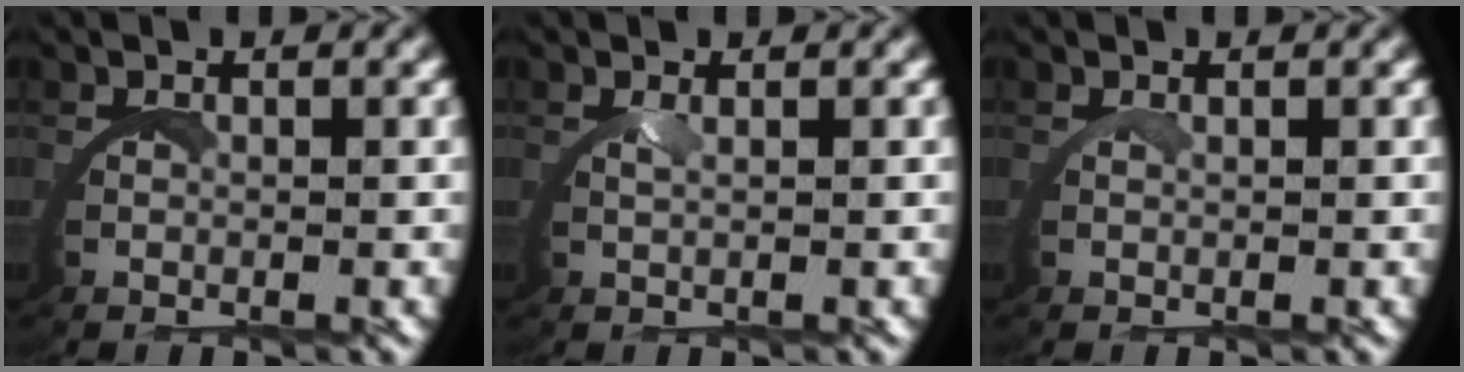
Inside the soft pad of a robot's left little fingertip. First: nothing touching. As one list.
[{"total": 1.2, "force": [0.6, -1.0, 0.4], "torque": [-0.006, 0.002, 0.013]}, {"total": 0.6, "force": [0.2, -0.6, 0.1], "torque": [-0.001, 0.001, 0.005]}]